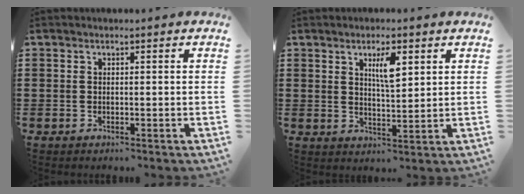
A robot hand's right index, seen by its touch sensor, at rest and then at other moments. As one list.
[{"total": 4.6, "force": [2.2, 1.3, 3.8], "torque": [-0.065, 0.001, 0.032]}]